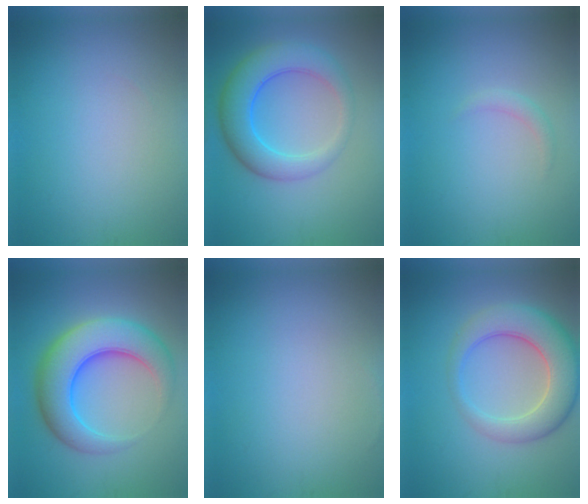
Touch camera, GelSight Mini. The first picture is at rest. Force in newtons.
{"total": 6.2, "press": 6.2, "slide": 0.3}
{"total": 1.0, "press": 1.0, "slide": 0.0}
{"total": 8.7, "press": 8.7, "slide": 0.3}
{"total": 0.0}
{"total": 7.1, "press": 7.1, "slide": 0.4}